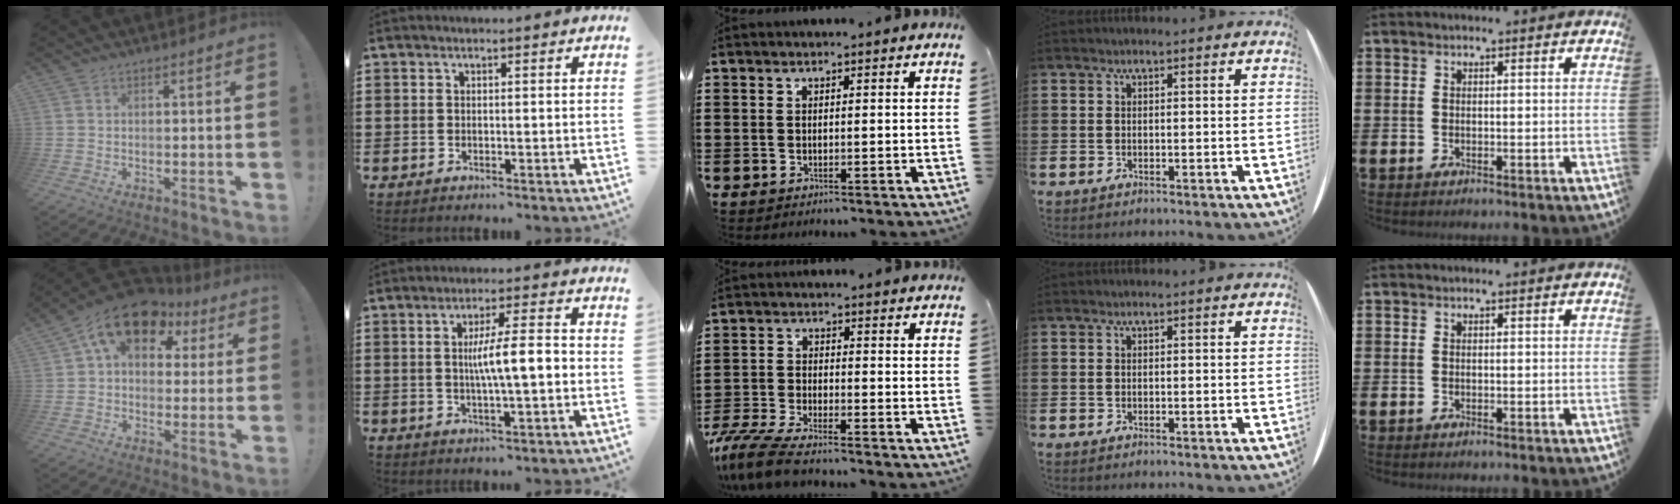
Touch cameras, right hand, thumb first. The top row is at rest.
{"thumb": {"total": 16.0, "force": [8.2, 9.6, 9.8], "torque": [-0.156, -0.036, 0.148]}, "index": {"total": 7.0, "force": [-0.2, 0.9, 6.9], "torque": [-0.122, 0.001, -0.008]}, "middle": {"total": 6.2, "force": [-5.5, 0.5, 3.0], "torque": [-0.087, -0.018, -0.113]}}